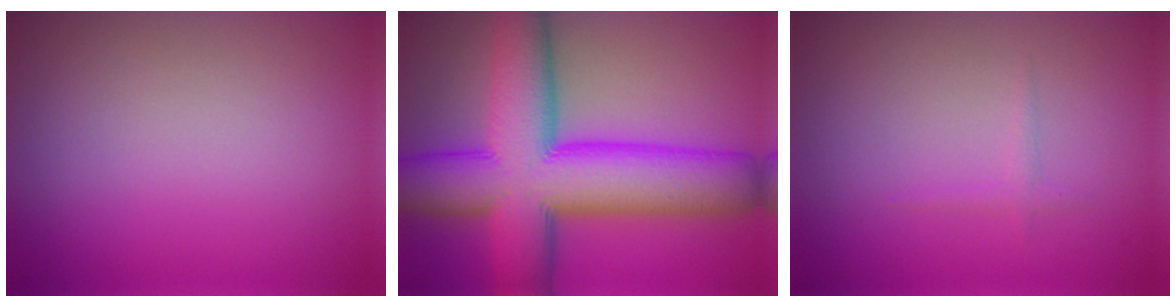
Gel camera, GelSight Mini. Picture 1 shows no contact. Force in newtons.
{"total": 14.4, "press": 14.4, "slide": 0.3}
{"total": 0.6, "press": 0.6, "slide": 0.0}